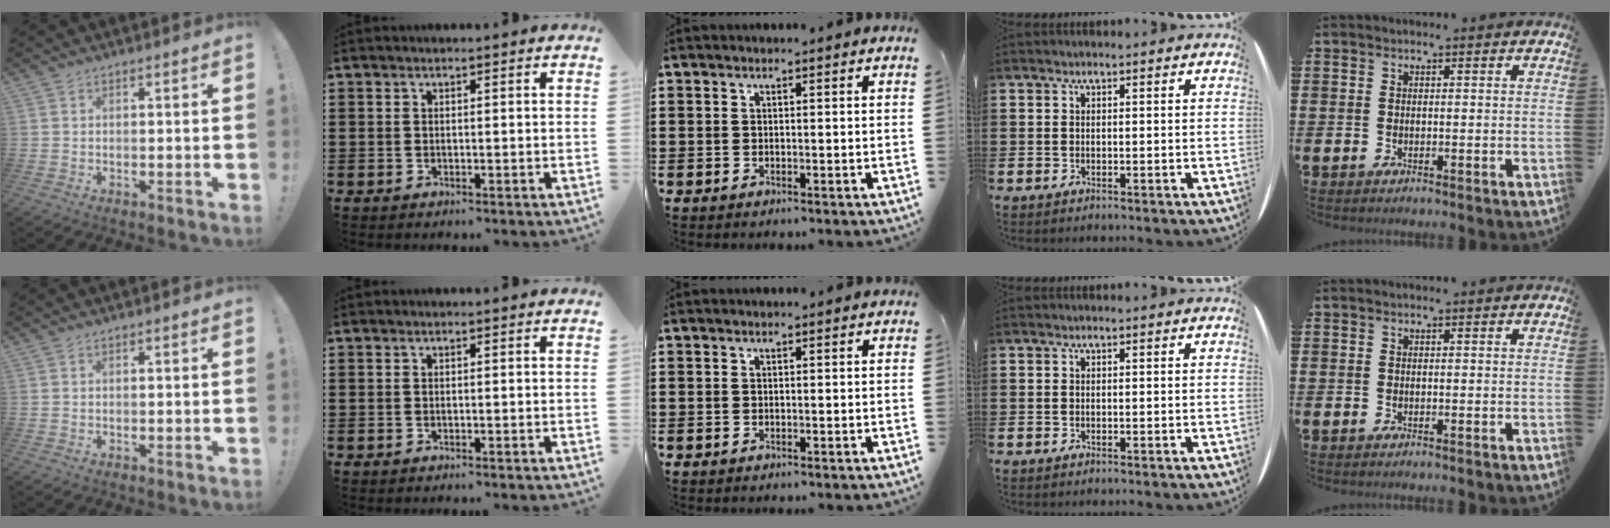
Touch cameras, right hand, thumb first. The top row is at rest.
{}